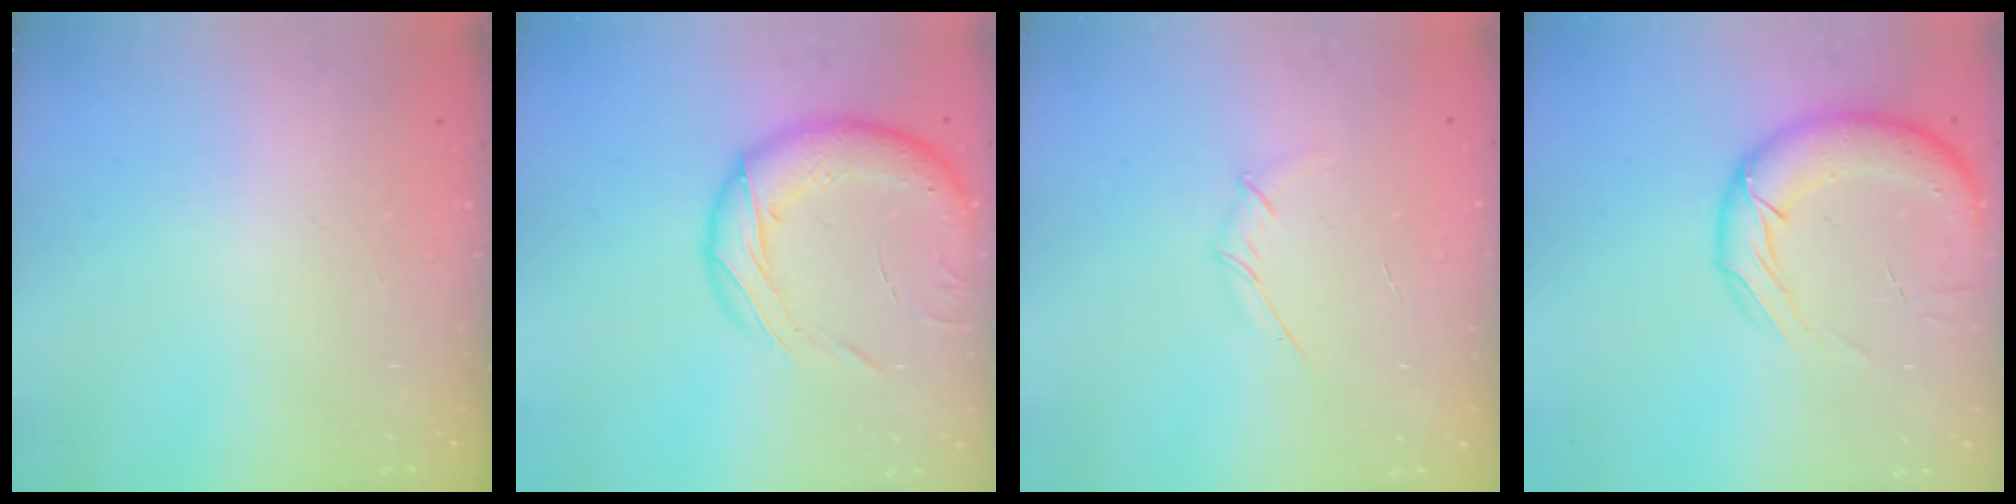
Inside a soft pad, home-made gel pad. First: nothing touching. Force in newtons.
{"total": 17.5, "press": 17.1, "slide": 3.9}
{"total": 3.1, "press": 3.0, "slide": 0.8}
{"total": 15.3, "press": 14.8, "slide": 3.8}